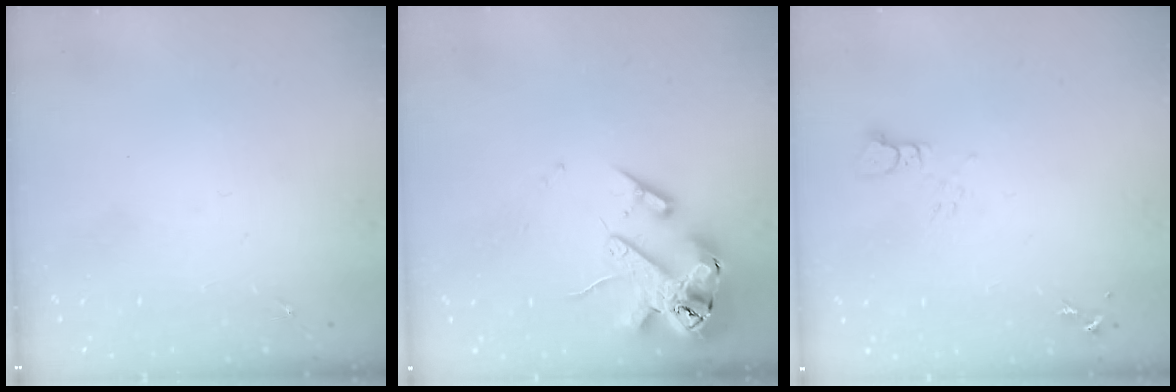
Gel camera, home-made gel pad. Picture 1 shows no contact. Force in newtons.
{"total": 18.6, "press": 18.4, "slide": 2.8}
{"total": 4.0, "press": 3.9, "slide": 0.3}